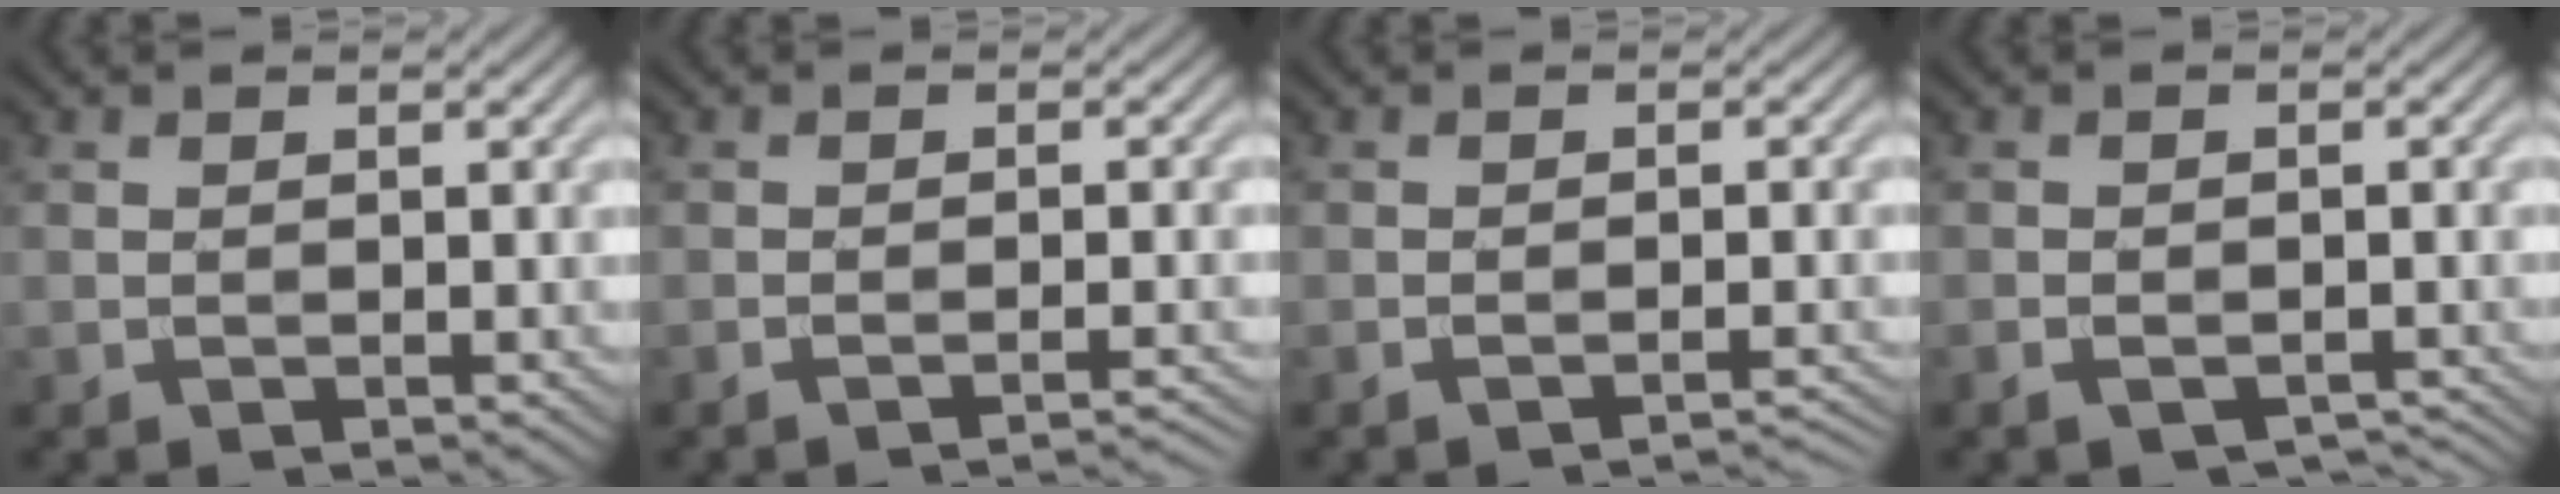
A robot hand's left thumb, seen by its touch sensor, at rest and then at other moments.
{"total": 2.5, "force": [-2.0, 0.3, 1.5], "torque": [-0.014, 0.006, -0.038]}
{"total": 2.3, "force": [-2.0, 0.2, 1.2], "torque": [-0.010, 0.005, -0.035]}
{"total": 3.9, "force": [-2.8, 2.2, 1.6], "torque": [-0.020, -0.001, -0.037]}